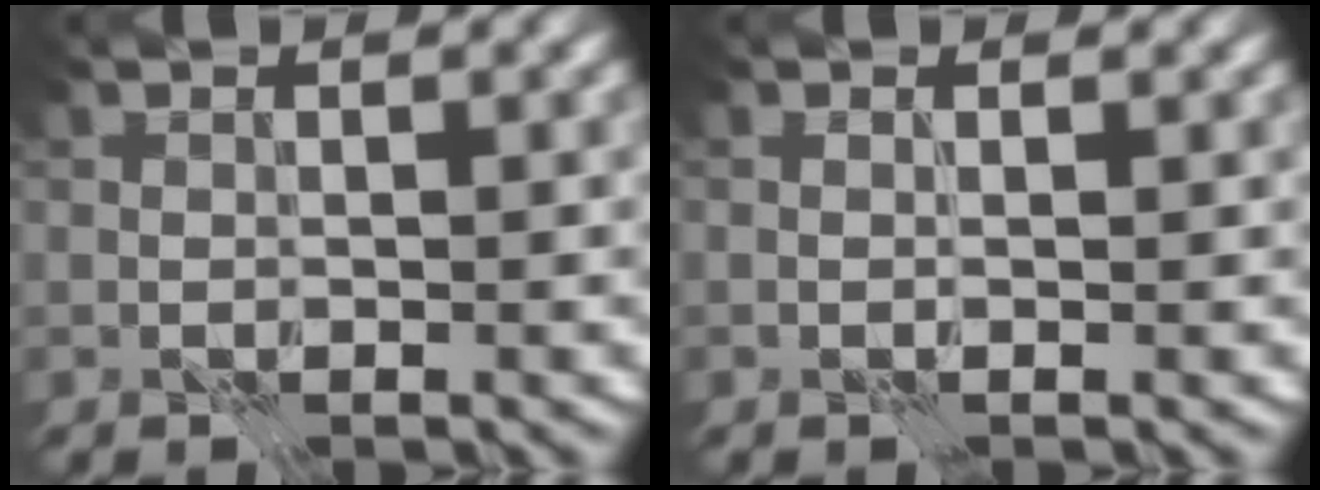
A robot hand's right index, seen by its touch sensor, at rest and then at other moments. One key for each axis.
{"total": 0.6, "fx": 0.5, "fy": 0.0, "fz": 0.3, "tx": -0.003, "ty": 0.002, "tz": 0.005}